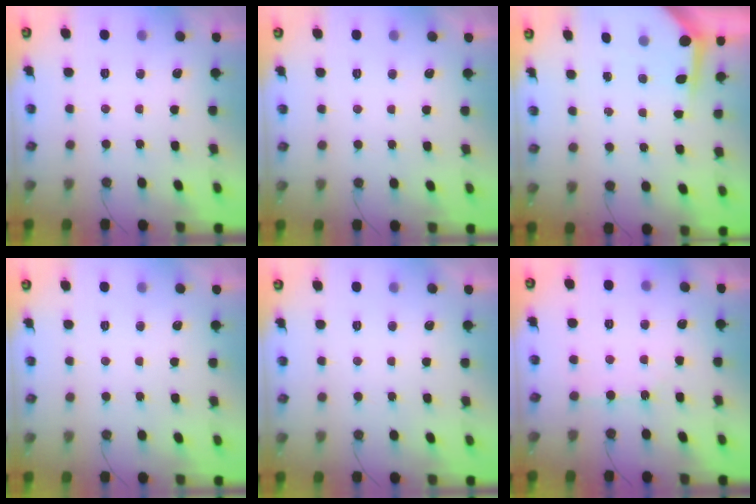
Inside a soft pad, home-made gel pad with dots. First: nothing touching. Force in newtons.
{"total": 0.8, "press": 0.5, "slide": 0.6}
{"total": 5.2, "press": 5.1, "slide": 0.2}
{"total": 0.0}
{"total": 0.0}
{"total": 2.3, "press": 2.3, "slide": 0.4}